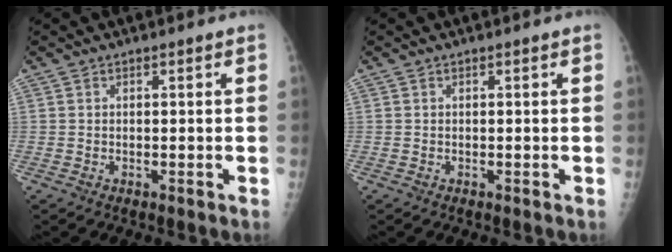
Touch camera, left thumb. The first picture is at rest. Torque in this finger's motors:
{"motor_torque": [0.02, 0.01, 0.07, 0.06, 0.00]}